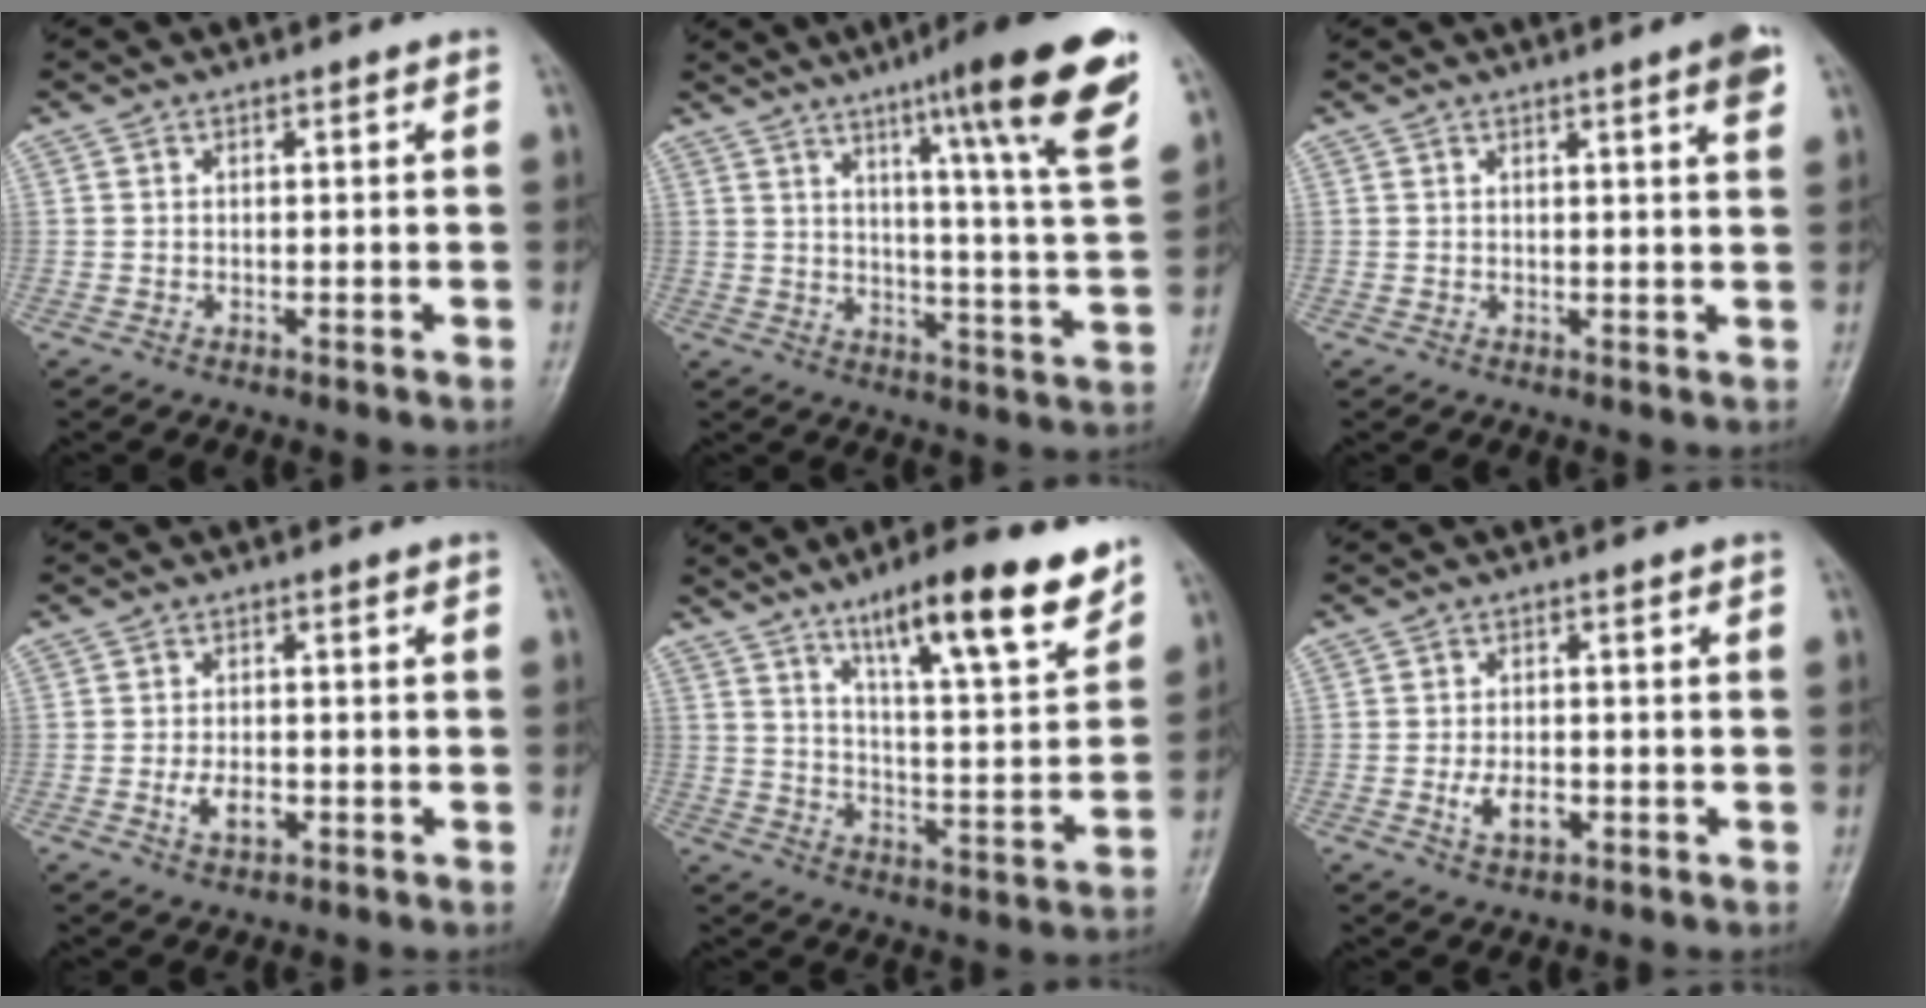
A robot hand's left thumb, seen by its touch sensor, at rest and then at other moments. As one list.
[{"total": 19.8, "force": [11.5, 1.3, 16.1], "torque": [-0.201, -0.052, 0.157]}, {"total": 3.5, "force": [2.0, 0.2, 2.9], "torque": [-0.031, -0.007, 0.025]}, {"total": 3.7, "force": [-1.2, 2.2, 2.8], "torque": [-0.046, 0.004, -0.017]}, {"total": 17.7, "force": [11.7, 3.5, 12.8], "torque": [-0.165, -0.060, 0.186]}, {"total": 4.2, "force": [-1.3, 2.5, 3.1], "torque": [-0.052, 0.004, -0.019]}]